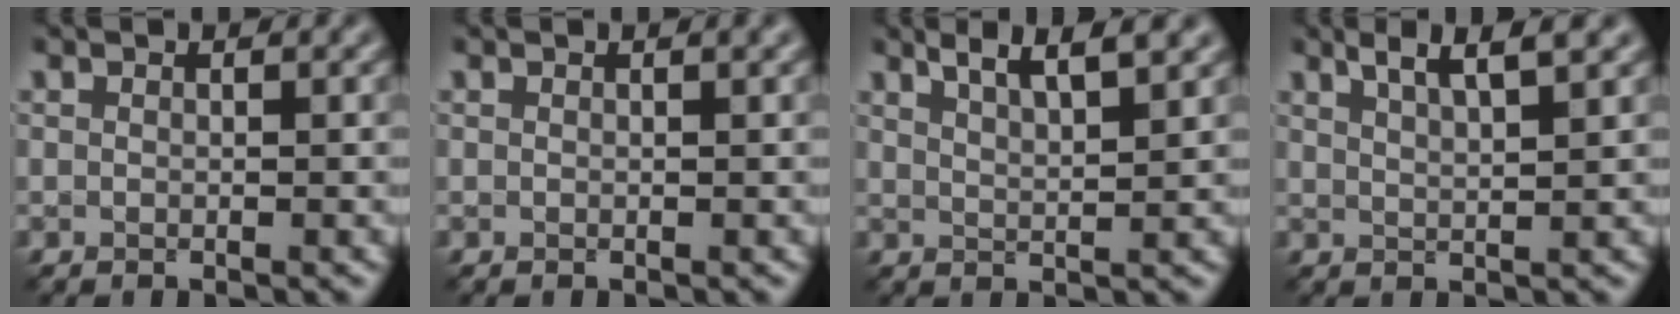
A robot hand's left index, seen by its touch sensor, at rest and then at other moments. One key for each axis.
{"total": 0.7, "fx": 0.4, "fy": 0.1, "fz": 0.5, "tx": -0.004, "ty": 0.002, "tz": 0.005}
{"total": 5.2, "fx": 3.7, "fy": 1.5, "fz": 3.4, "tx": -0.027, "ty": 0.023, "tz": 0.033}
{"total": 4.5, "fx": 3.0, "fy": 1.0, "fz": 3.2, "tx": -0.034, "ty": 0.017, "tz": 0.034}